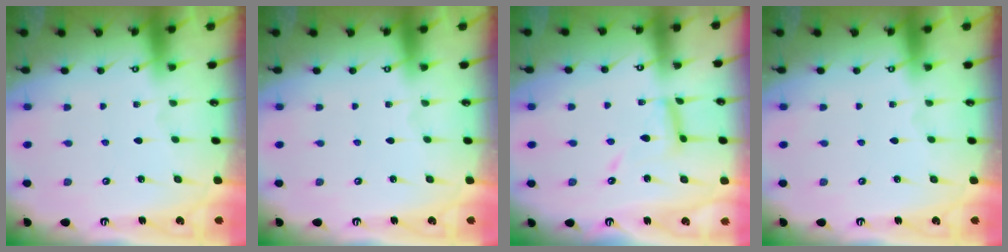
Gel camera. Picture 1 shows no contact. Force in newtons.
{"total": 0.0}
{"total": 9.7, "press": 9.7, "slide": 0.8}
{"total": 0.0}